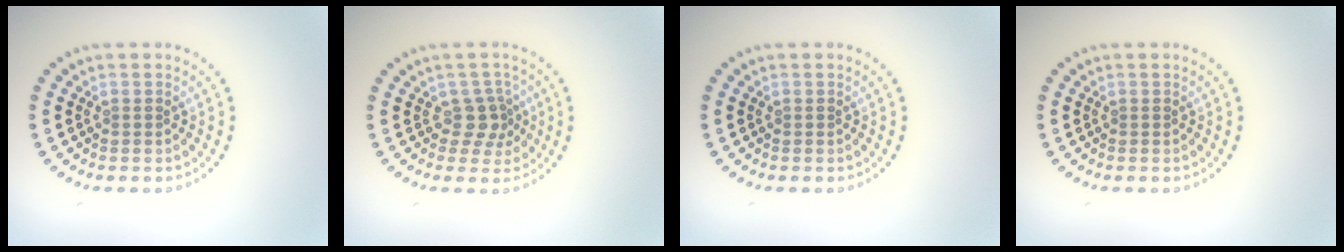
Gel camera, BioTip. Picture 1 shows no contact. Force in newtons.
{"total": 2.4, "press": 1.9, "slide": 1.6}
{"total": 0.0}
{"total": 0.0}